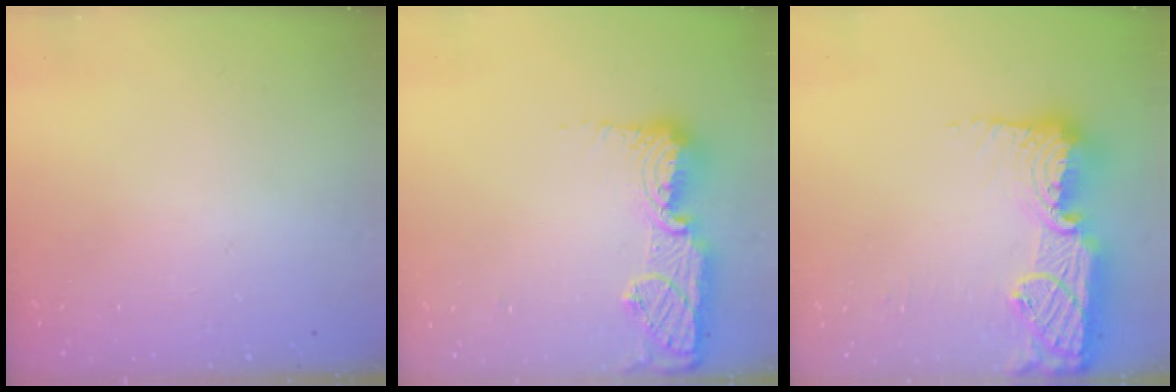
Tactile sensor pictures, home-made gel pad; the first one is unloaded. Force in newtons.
{"total": 15.4, "press": 15.4, "slide": 1.2}
{"total": 21.2, "press": 21.2, "slide": 1.2}